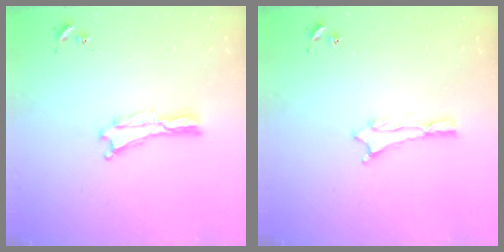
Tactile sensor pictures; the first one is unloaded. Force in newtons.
{"total": 0.9, "press": 0.8, "slide": 0.1}